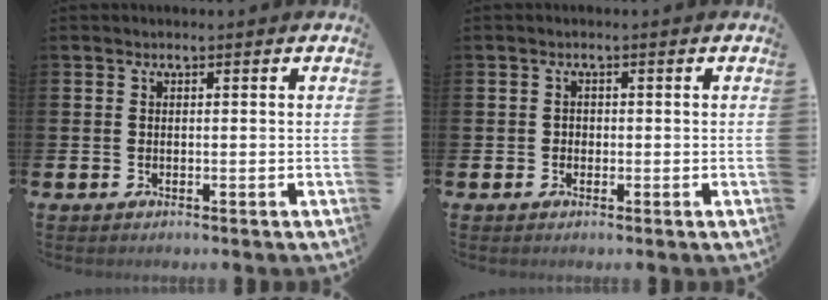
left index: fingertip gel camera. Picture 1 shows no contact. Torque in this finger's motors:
{"motor_torque": [0.03, 0.03, 0.00, -0.01]}